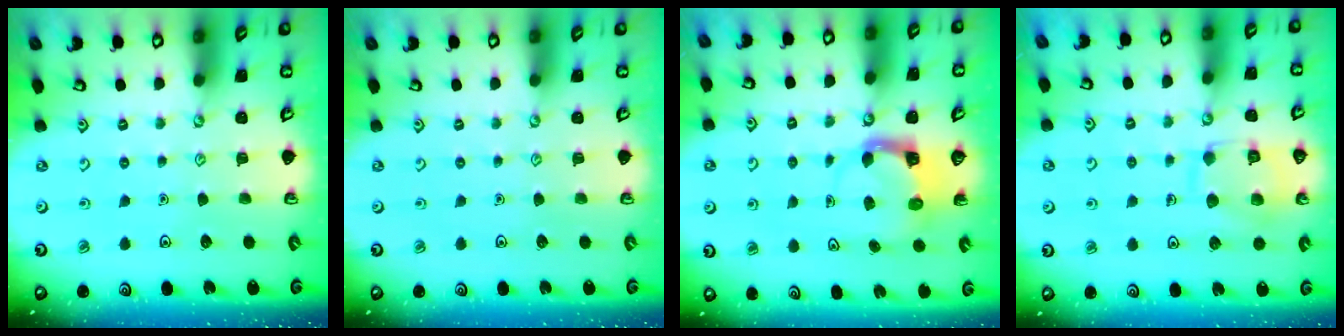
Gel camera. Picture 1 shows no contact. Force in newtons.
{"total": 0.0}
{"total": 3.8, "press": 3.8, "slide": 0.3}
{"total": 11.9, "press": 11.9, "slide": 0.9}